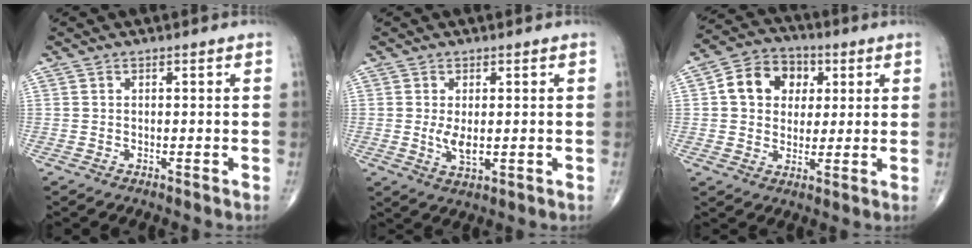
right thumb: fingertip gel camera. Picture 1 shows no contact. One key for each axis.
{"total": 4.0, "fx": 0.0, "fy": 1.8, "fz": 3.6, "tx": -0.066, "ty": -0.011, "tz": 0.005}
{"total": 11.0, "fx": 2.6, "fy": 8.9, "fz": 5.9, "tx": -0.063, "ty": 0.007, "tz": 0.034}